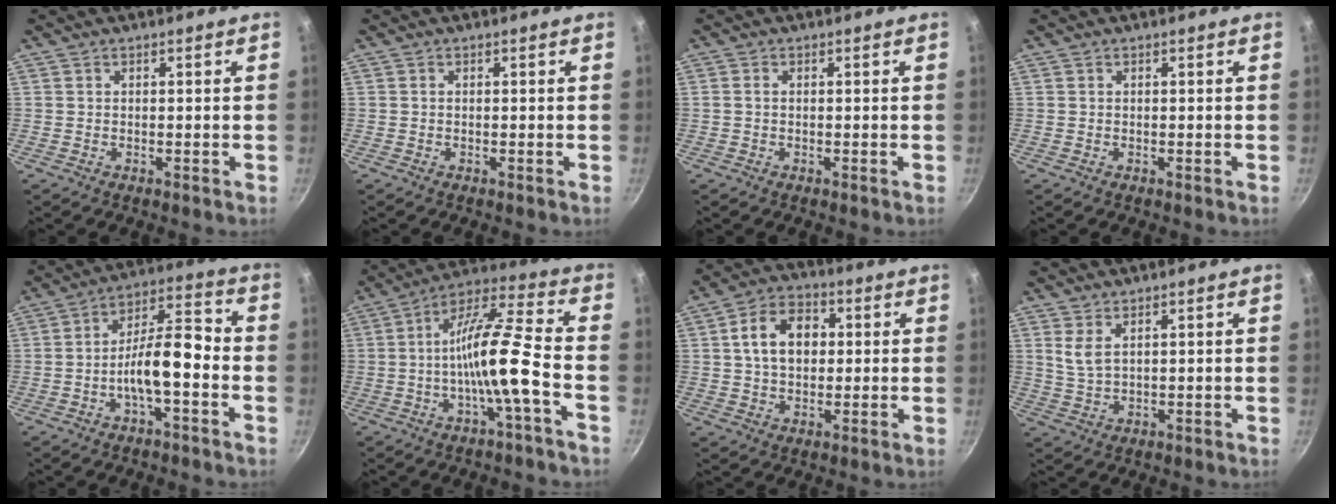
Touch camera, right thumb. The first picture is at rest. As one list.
[{"total": 0.0}, {"total": 0.8, "force": [0.0, 0.5, 0.6], "torque": [-0.013, 0.003, -0.002]}, {"total": 0.0}, {"total": 10.4, "force": [-3.4, 3.7, 9.2], "torque": [-0.147, 0.049, -0.061]}, {"total": 13.8, "force": [-3.8, 1.6, 13.2], "torque": [-0.229, 0.040, -0.076]}, {"total": 10.4, "force": [1.6, 7.4, 7.1], "torque": [-0.094, 0.016, 0.016]}, {"total": 3.6, "force": [1.7, 1.6, 2.7], "torque": [-0.052, -0.014, 0.038]}]